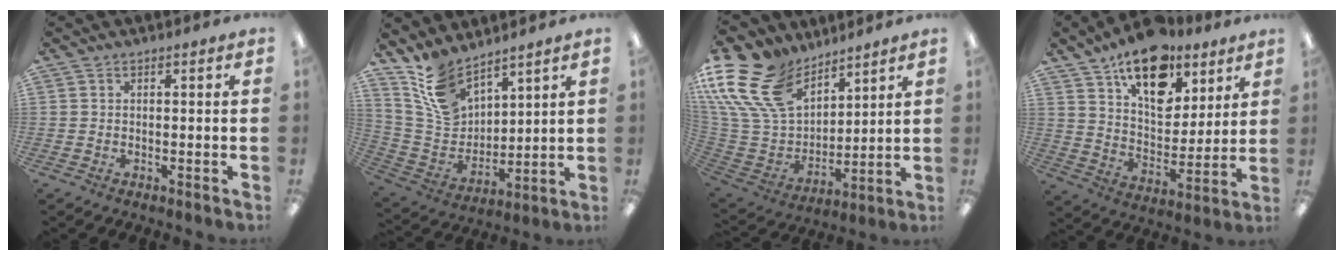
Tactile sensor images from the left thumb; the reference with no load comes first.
{"total": 13.0, "force": [9.9, 6.8, 5.0], "torque": [-0.122, -0.051, 0.196]}
{"total": 21.6, "force": [12.8, 13.7, 10.7], "torque": [-0.248, -0.070, 0.239]}
{"total": 19.0, "force": [12.0, 10.6, 10.1], "torque": [-0.148, -0.064, 0.210]}